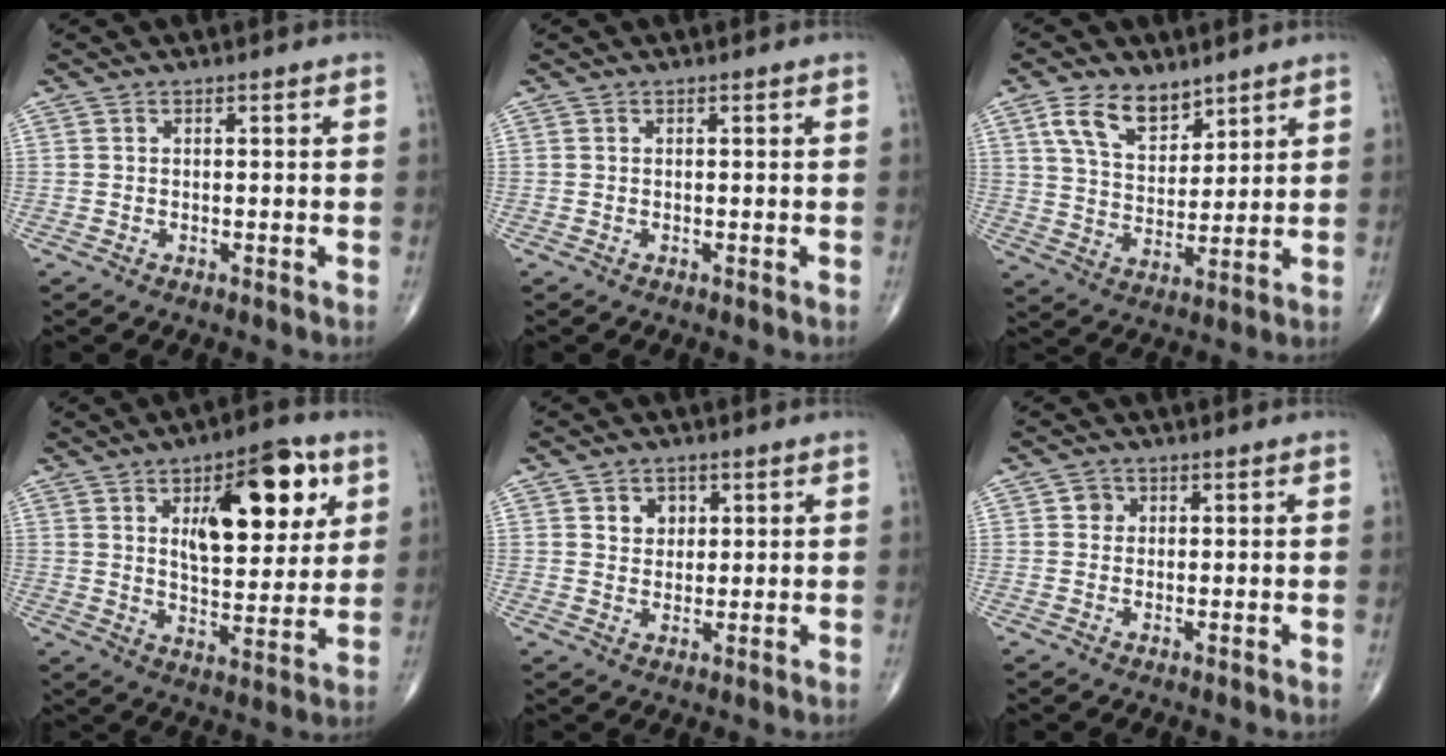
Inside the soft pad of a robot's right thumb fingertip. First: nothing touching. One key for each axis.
{"total": 0.0}
{"total": 9.8, "fx": 6.1, "fy": 5.4, "fz": 5.4, "tx": -0.076, "ty": -0.034, "tz": 0.120}
{"total": 18.0, "fx": 6.8, "fy": 8.1, "fz": 14.5, "tx": -0.164, "ty": -0.025, "tz": 0.104}
{"total": 3.9, "fx": 1.6, "fy": 3.1, "fz": 1.7, "tx": -0.004, "ty": -0.008, "tz": 0.025}
{"total": 1.8, "fx": 0.5, "fy": 1.7, "fz": 0.5, "tx": 0.002, "ty": 0.001, "tz": 0.003}